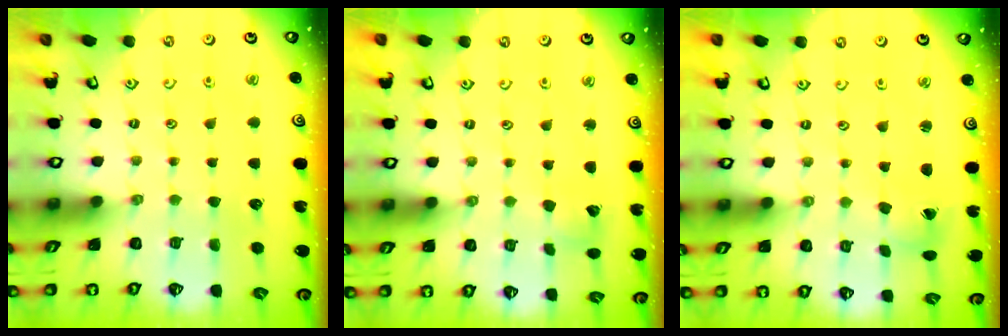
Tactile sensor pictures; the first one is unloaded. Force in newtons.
{"total": 3.2, "press": 3.2, "slide": 0.3}
{"total": 1.0, "press": 1.0, "slide": 0.1}